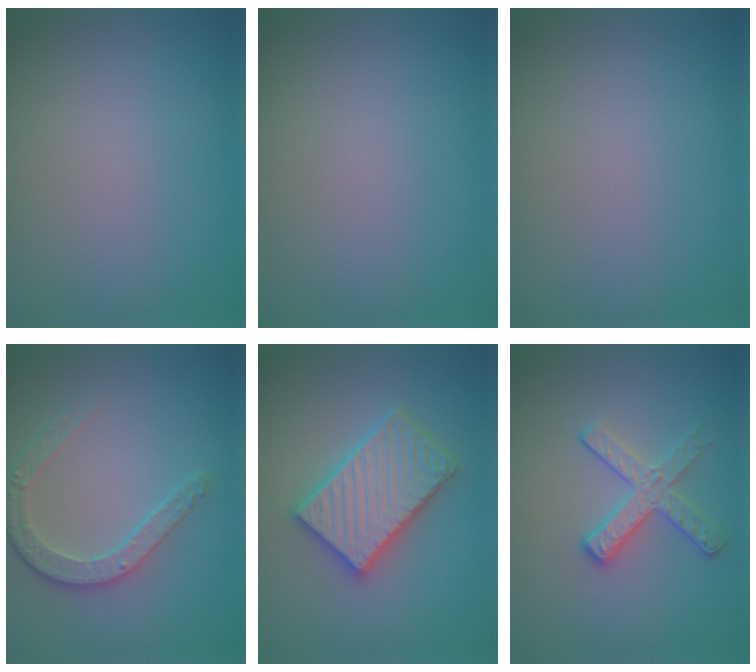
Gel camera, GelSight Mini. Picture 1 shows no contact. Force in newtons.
{"total": 0.0}
{"total": 0.0}
{"total": 3.6, "press": 3.0, "slide": 2.1}
{"total": 5.5, "press": 5.5, "slide": 0.9}
{"total": 2.8, "press": 2.7, "slide": 0.7}